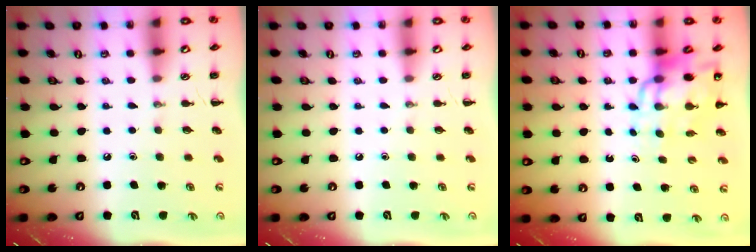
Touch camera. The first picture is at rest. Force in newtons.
{"total": 0.0}
{"total": 14.0, "press": 13.4, "slide": 3.8}